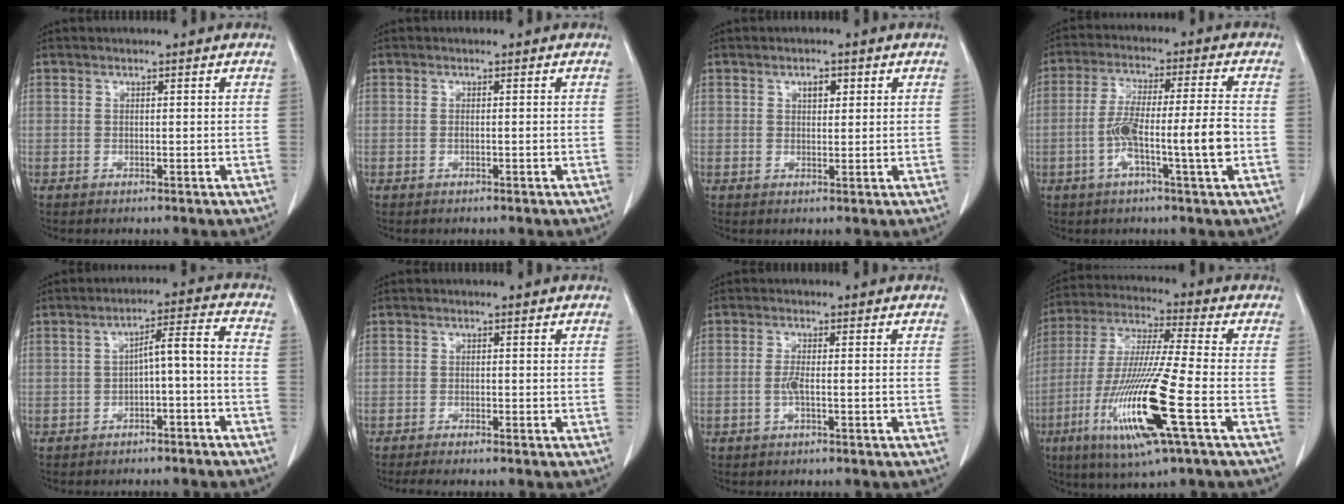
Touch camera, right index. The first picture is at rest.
{"total": 0.7, "force": [-0.2, 0.1, 0.7], "torque": [-0.013, -0.001, -0.001]}
{"total": 2.2, "force": [1.0, 1.2, 1.6], "torque": [-0.025, 0.001, 0.015]}
{"total": 10.7, "force": [-2.7, 0.2, 10.4], "torque": [-0.191, 0.011, -0.052]}
{"total": 5.6, "force": [-2.0, 0.9, 5.1], "torque": [-0.077, 0.029, -0.026]}
{"total": 3.1, "force": [-2.7, -0.3, 1.5], "torque": [-0.018, -0.005, -0.042]}
{"total": 2.2, "force": [-0.7, 0.1, 2.1], "torque": [-0.044, -0.001, -0.014]}
{"total": 17.4, "force": [-6.2, 0.2, 16.2], "torque": [-0.339, -0.027, -0.119]}